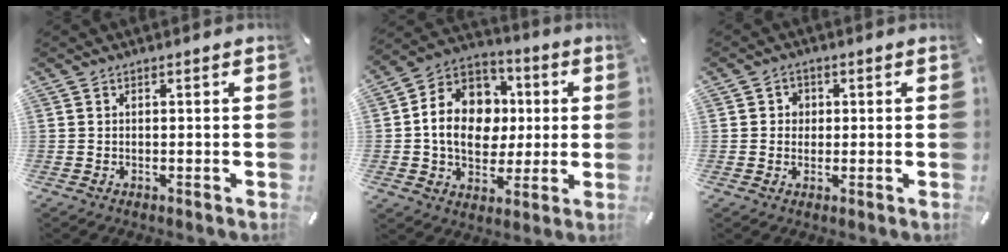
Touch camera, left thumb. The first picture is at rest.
{"total": 14.6, "force": [-0.5, 12.6, 7.5], "torque": [-0.145, 0.012, -0.005]}
{"total": 2.8, "force": [0.0, 2.7, 0.7], "torque": [-0.009, 0.005, -0.004]}